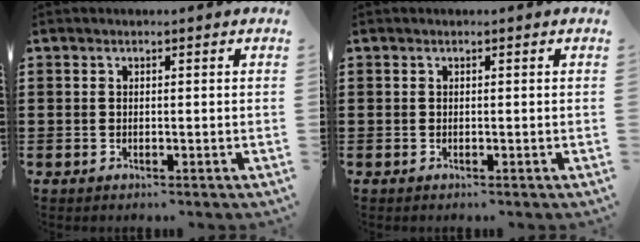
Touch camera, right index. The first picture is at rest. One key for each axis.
{"total": 0.0}